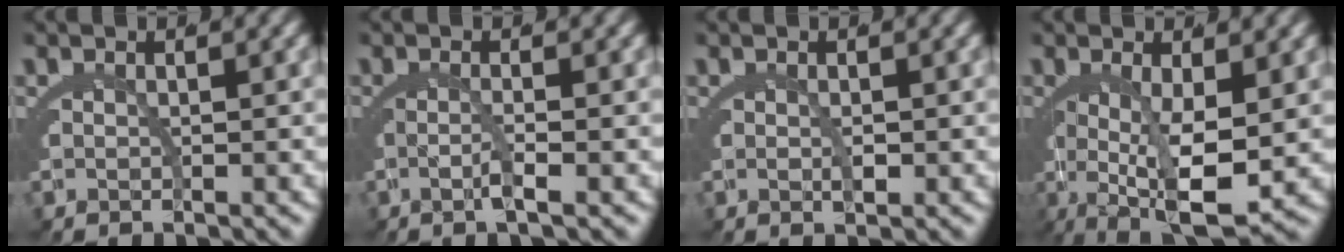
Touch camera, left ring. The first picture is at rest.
{"total": 2.1, "force": [-0.3, 0.3, 2.1], "torque": [-0.038, -0.002, -0.007]}
{"total": 1.0, "force": [-0.3, 0.3, 0.9], "torque": [-0.023, -0.013, 0.003]}
{"total": 7.7, "force": [-1.6, 2.6, 7.0], "torque": [-0.120, -0.034, -0.002]}